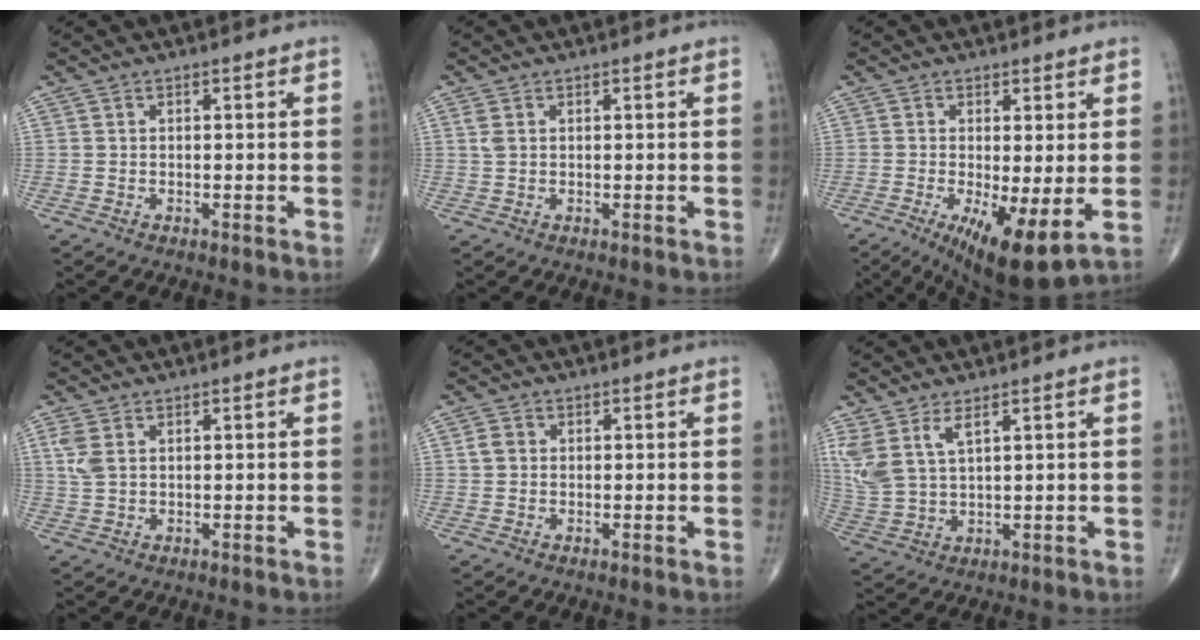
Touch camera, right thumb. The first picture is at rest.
{"total": 1.6, "force": [0.6, 1.0, 1.2], "torque": [-0.033, 0.008, 0.016]}
{"total": 10.6, "force": [-2.2, 2.8, 10.0], "torque": [-0.162, -0.024, -0.028]}
{"total": 3.7, "force": [1.3, 2.1, 2.7], "torque": [-0.072, 0.005, 0.031]}
{"total": 2.3, "force": [0.3, 2.0, 1.1], "torque": [-0.017, 0.008, 0.005]}
{"total": 8.4, "force": [4.4, 3.7, 6.2], "torque": [-0.147, -0.013, 0.101]}